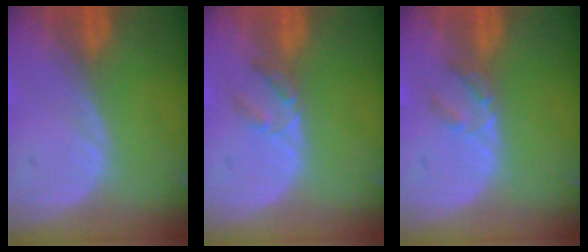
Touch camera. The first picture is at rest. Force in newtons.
{"total": 2.5, "press": 2.3, "slide": 1.0}
{"total": 2.5, "press": 2.3, "slide": 1.0}